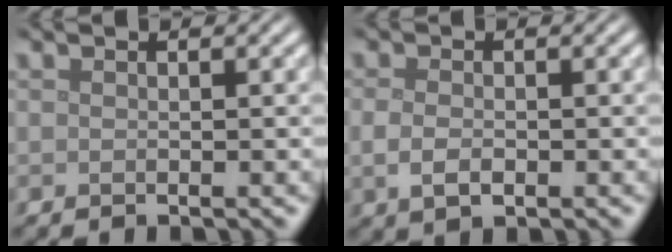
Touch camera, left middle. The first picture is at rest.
{"total": 2.1, "force": [-0.3, 1.3, 1.6], "torque": [-0.036, -0.005, -0.006]}